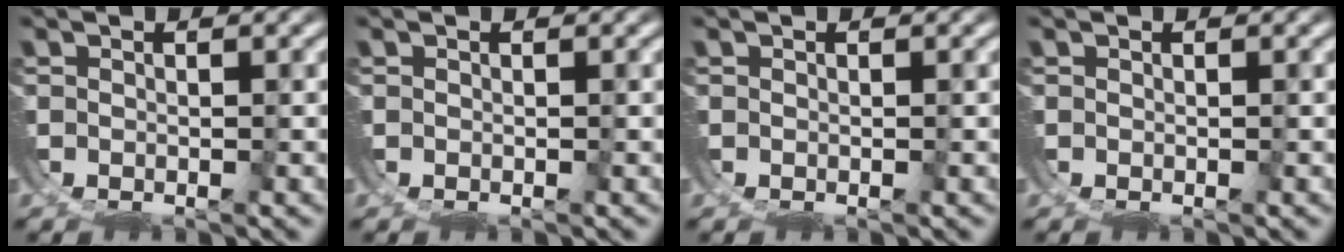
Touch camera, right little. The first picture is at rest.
{"total": 0.0}
{"total": 0.0}
{"total": 0.0}